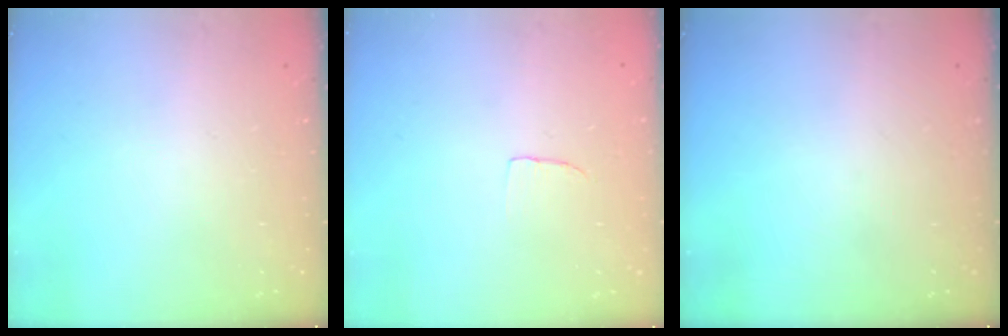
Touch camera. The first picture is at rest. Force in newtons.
{"total": 2.7, "press": 2.7, "slide": 0.2}
{"total": 0.0}